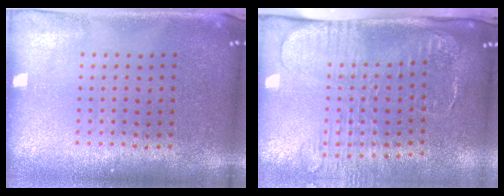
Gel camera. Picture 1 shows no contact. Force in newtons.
{"total": 2.7, "press": 2.0, "slide": 1.7}